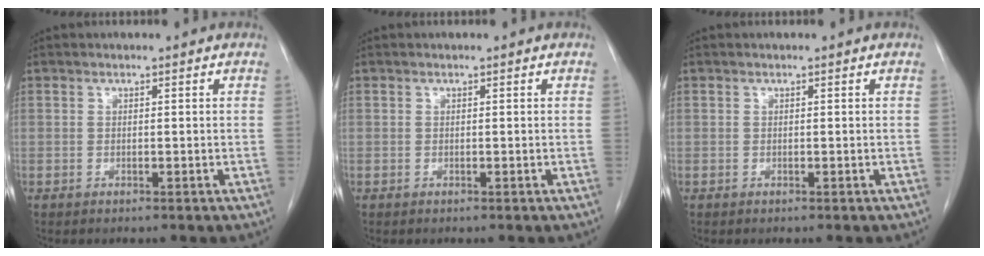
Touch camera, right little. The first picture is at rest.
{"total": 0.0}
{"total": 0.0}